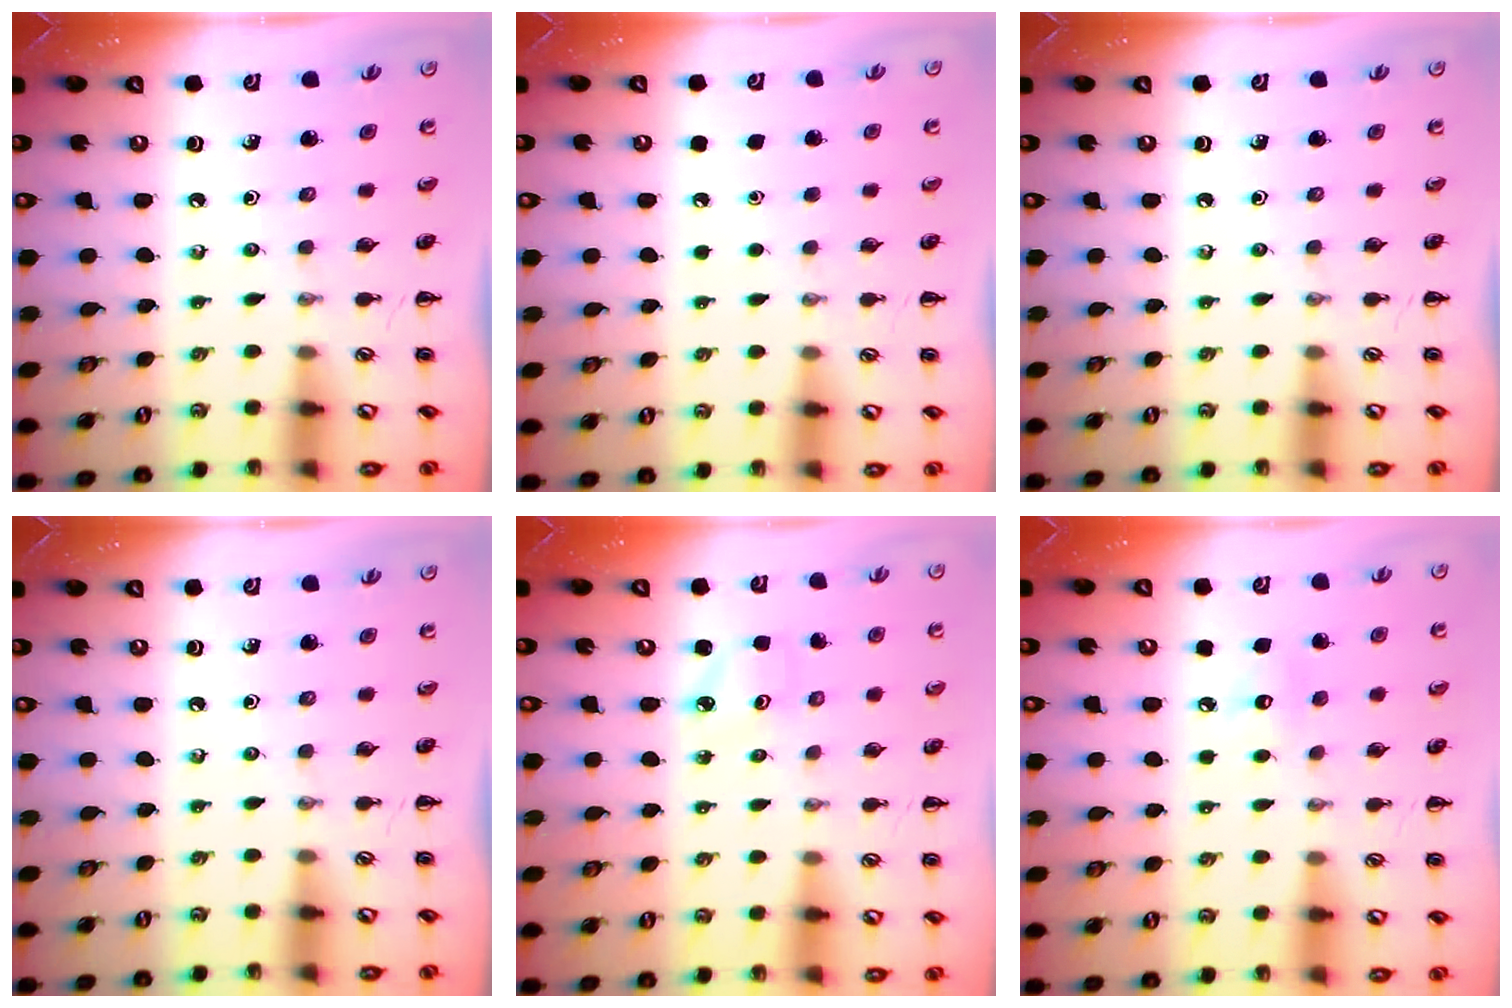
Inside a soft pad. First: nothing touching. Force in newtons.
{"total": 1.7, "press": 1.7, "slide": 0.1}
{"total": 0.0}
{"total": 0.0}
{"total": 2.5, "press": 2.4, "slide": 0.6}
{"total": 5.6, "press": 5.4, "slide": 1.4}